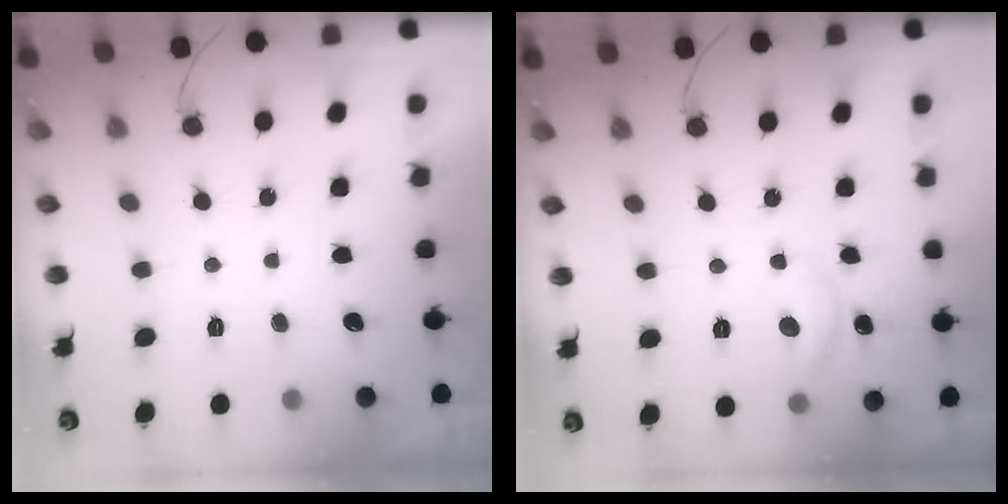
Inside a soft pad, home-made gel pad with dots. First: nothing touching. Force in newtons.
{"total": 8.1, "press": 8.1, "slide": 0.5}